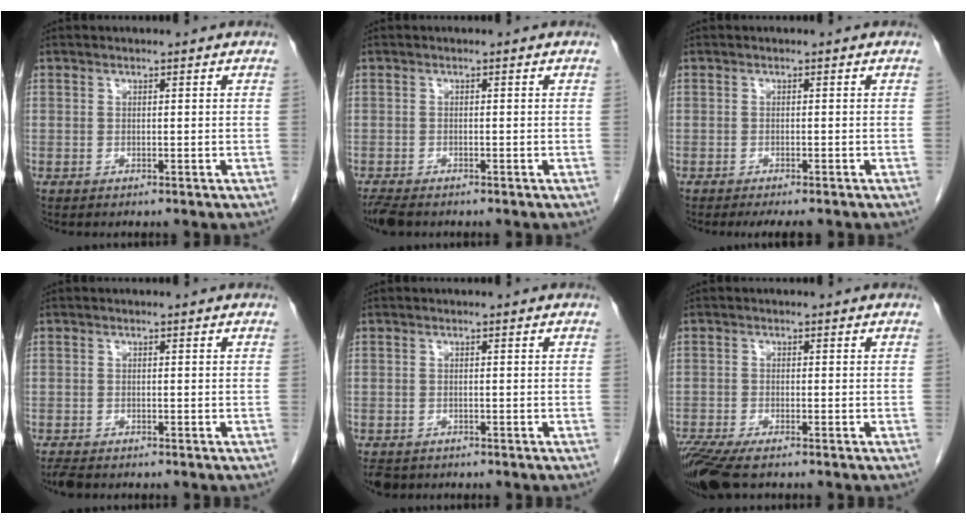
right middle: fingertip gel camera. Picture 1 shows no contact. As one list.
[{"total": 3.5, "force": [-2.9, 1.1, 1.8], "torque": [-0.038, -0.011, -0.047]}, {"total": 4.0, "force": [-3.4, 0.8, 2.1], "torque": [-0.021, -0.008, -0.045]}, {"total": 2.1, "force": [-1.8, 0.6, 1.0], "torque": [-0.024, -0.007, -0.029]}, {"total": 3.4, "force": [-2.6, 1.9, 1.1], "torque": [-0.021, -0.004, -0.039]}, {"total": 7.1, "force": [-5.4, 1.5, 4.5], "torque": [-0.084, -0.017, -0.095]}]